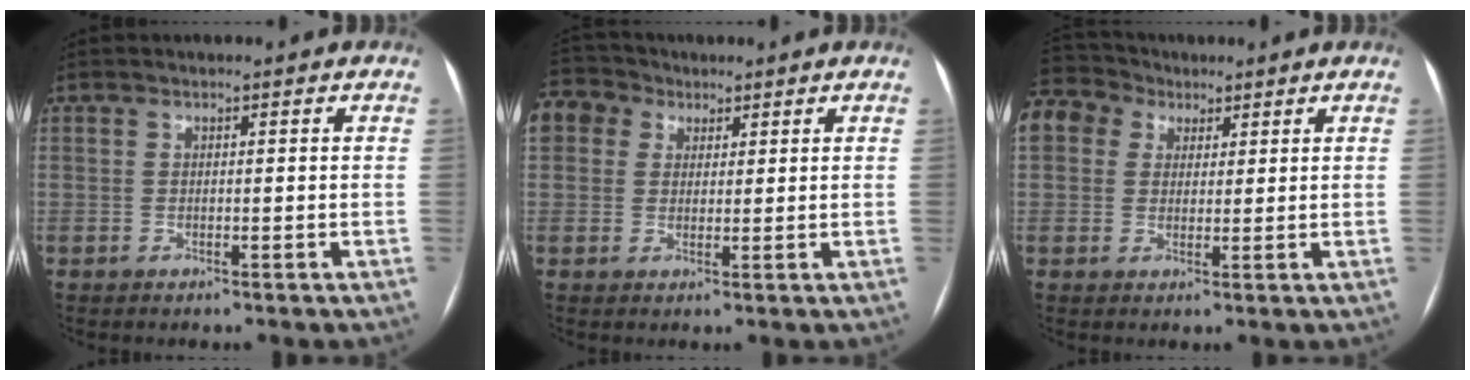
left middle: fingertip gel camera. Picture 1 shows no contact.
{"total": 9.8, "force": [5.1, 7.6, 3.6], "torque": [-0.099, 0.048, 0.096]}
{"total": 14.7, "force": [7.7, 11.0, 5.9], "torque": [-0.184, 0.076, 0.149]}